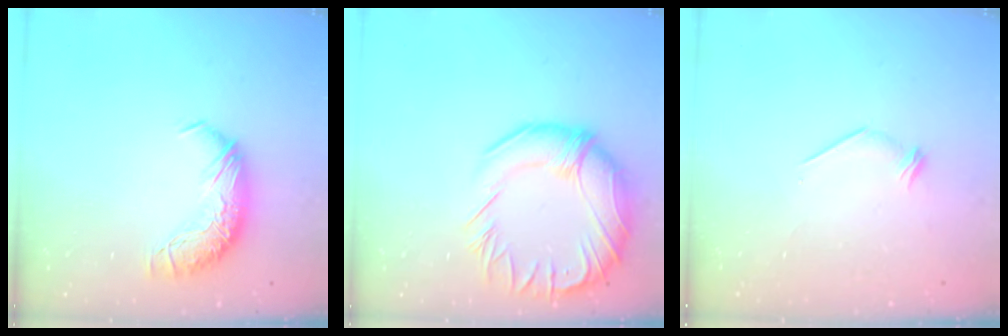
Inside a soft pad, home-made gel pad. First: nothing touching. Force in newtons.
{"total": 14.1, "press": 13.6, "slide": 3.9}
{"total": 7.1, "press": 7.0, "slide": 0.8}